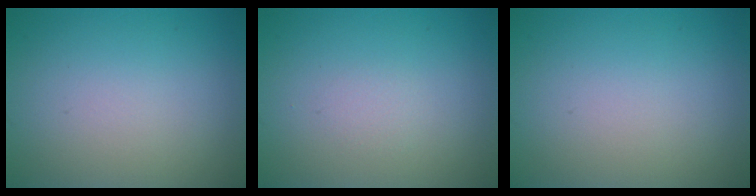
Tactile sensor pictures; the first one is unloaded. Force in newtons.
{"total": 0.6, "press": 0.6, "slide": 0.1}
{"total": 0.0}